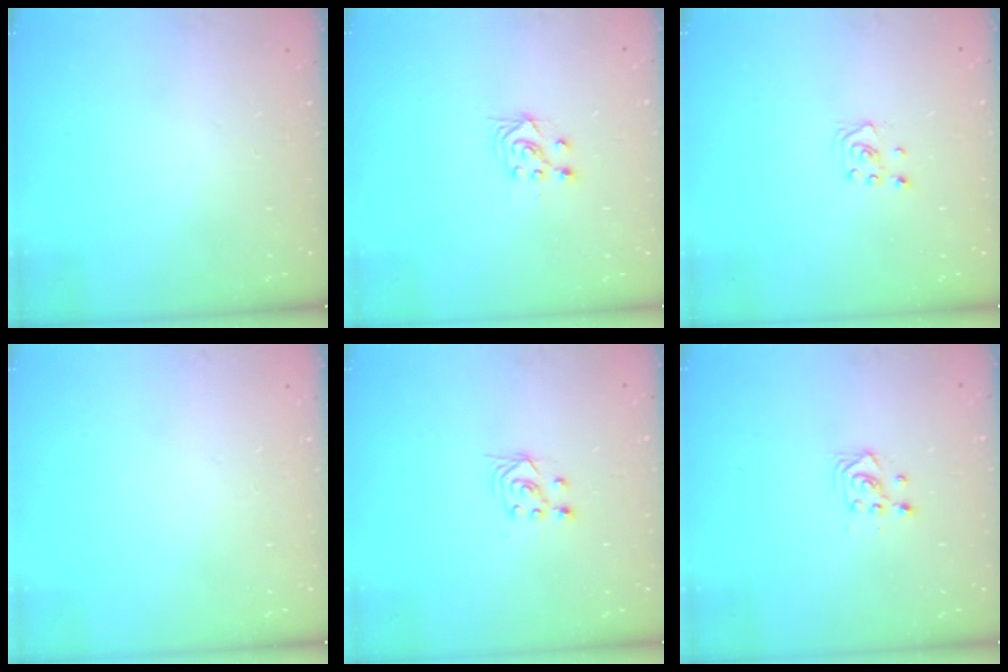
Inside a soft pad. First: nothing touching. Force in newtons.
{"total": 4.0, "press": 3.8, "slide": 1.1}
{"total": 3.0, "press": 2.9, "slide": 0.3}
{"total": 0.0}
{"total": 2.8, "press": 2.4, "slide": 1.4}
{"total": 3.0, "press": 3.0, "slide": 0.5}